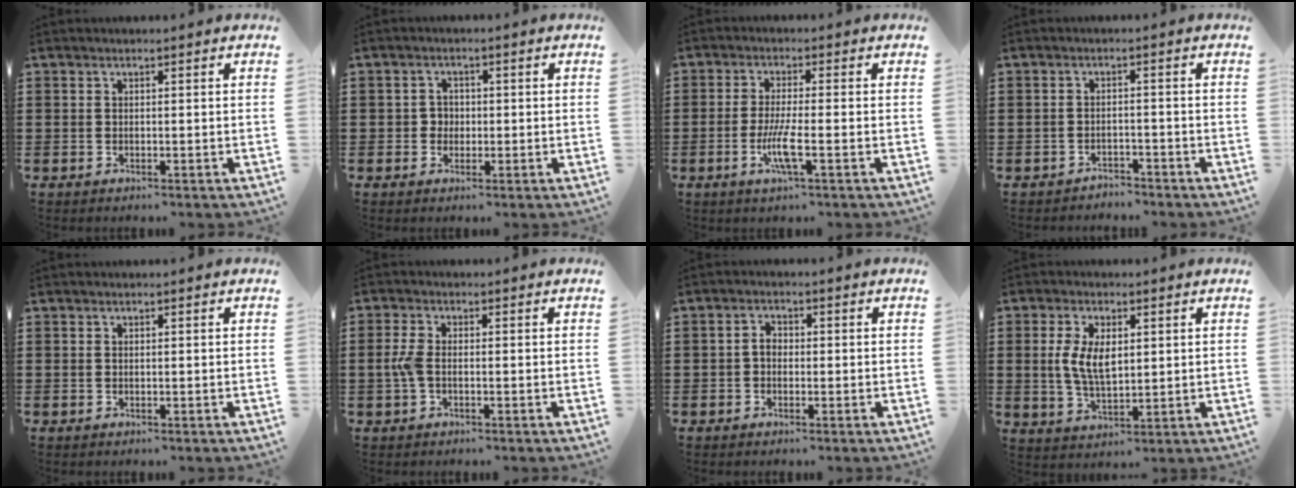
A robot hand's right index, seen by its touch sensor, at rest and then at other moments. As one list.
[{"total": 1.9, "force": [-0.2, 1.8, 0.5], "torque": [-0.014, 0.007, -0.006]}, {"total": 5.4, "force": [-1.7, 0.4, 5.1], "torque": [-0.106, -0.017, -0.035]}, {"total": 2.0, "force": [-2.0, 0.2, -0.5], "torque": [0.002, 0.004, -0.044]}, {"total": 0.0}, {"total": 3.2, "force": [-0.6, 1.4, 2.8], "torque": [-0.075, -0.005, -0.017]}, {"total": 1.8, "force": [-0.3, 1.2, 1.3], "torque": [-0.024, 0.005, -0.007]}, {"total": 6.2, "force": [1.0, 3.1, 5.2], "torque": [-0.113, 0.007, 0.016]}]